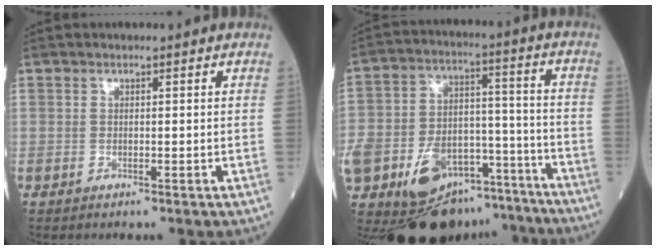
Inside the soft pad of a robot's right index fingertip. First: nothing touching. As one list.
[{"total": 21.9, "force": [-14.5, 12.2, 10.9], "torque": [-0.251, 0.030, -0.223]}]